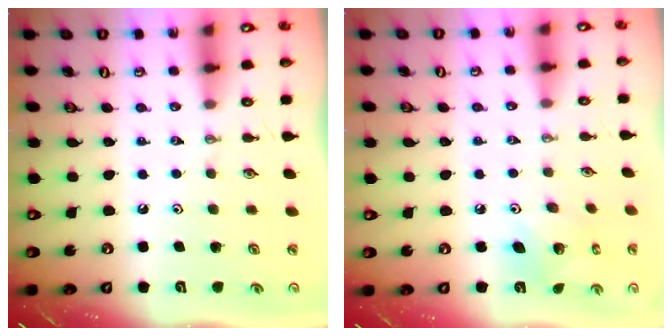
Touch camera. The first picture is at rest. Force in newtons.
{"total": 6.6, "press": 6.6, "slide": 0.3}